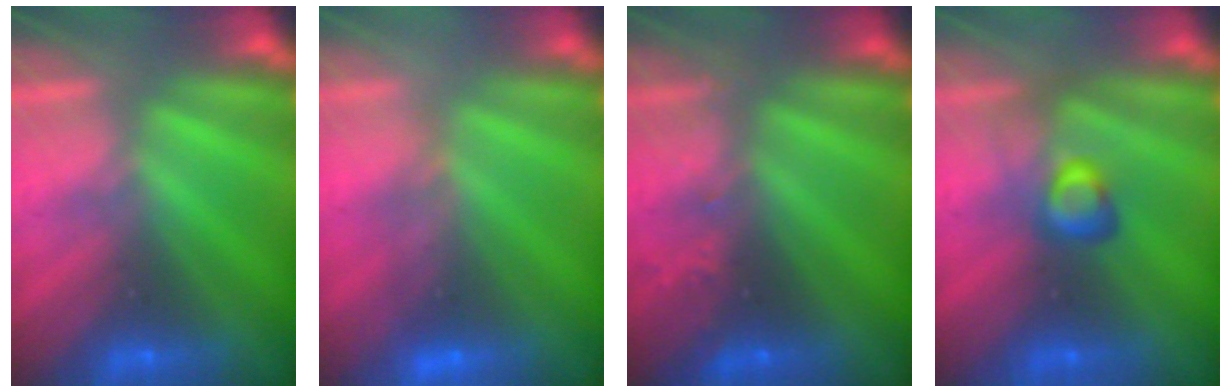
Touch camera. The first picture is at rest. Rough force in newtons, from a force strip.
{"total": 4.4}
{"total": 2.4}
{"total": 2.8}